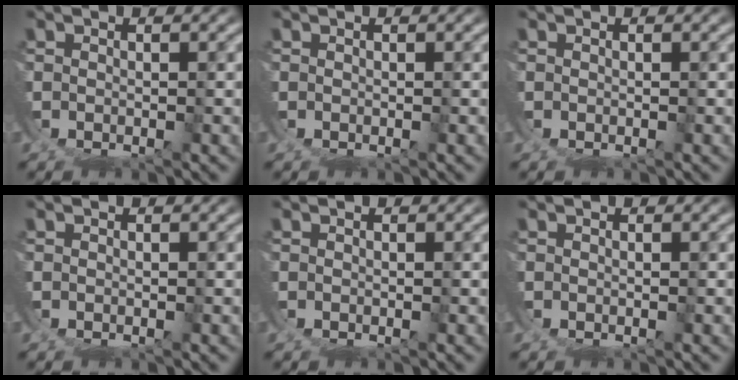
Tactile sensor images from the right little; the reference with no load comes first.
{"total": 0.0}
{"total": 0.0}
{"total": 0.0}
{"total": 0.0}
{"total": 0.0}